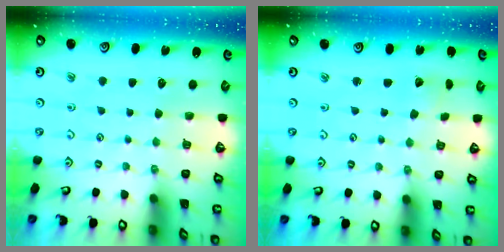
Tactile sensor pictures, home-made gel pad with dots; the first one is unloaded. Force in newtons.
{"total": 1.3, "press": 1.3, "slide": 0.0}